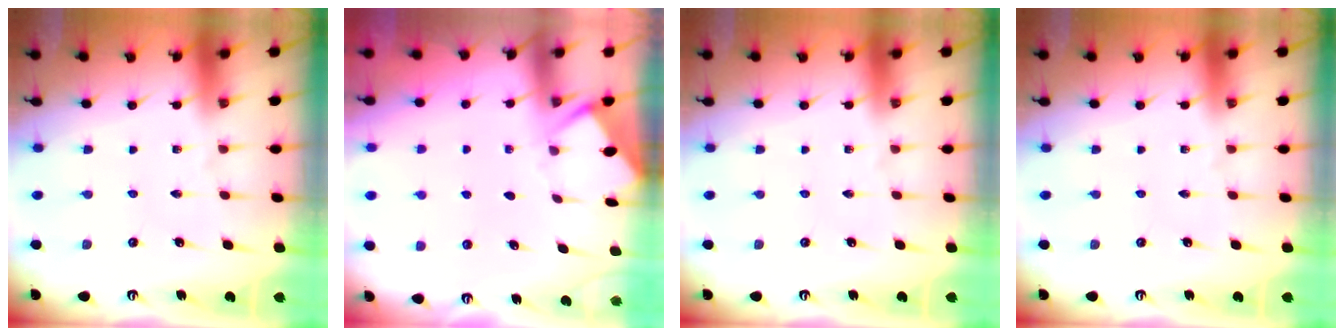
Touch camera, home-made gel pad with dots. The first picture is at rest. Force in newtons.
{"total": 2.9, "press": 2.9, "slide": 0.3}
{"total": 0.0}
{"total": 0.0}